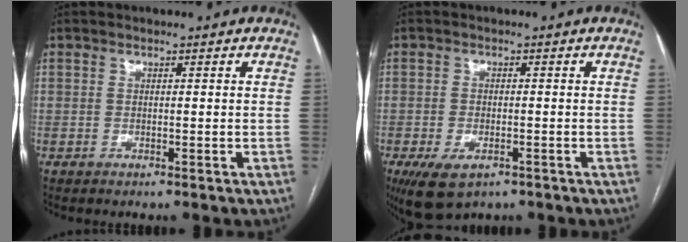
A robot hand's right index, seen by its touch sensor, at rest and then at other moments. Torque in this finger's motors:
{"motor_torque": [0.72, -0.53, 0.38, 0.09]}